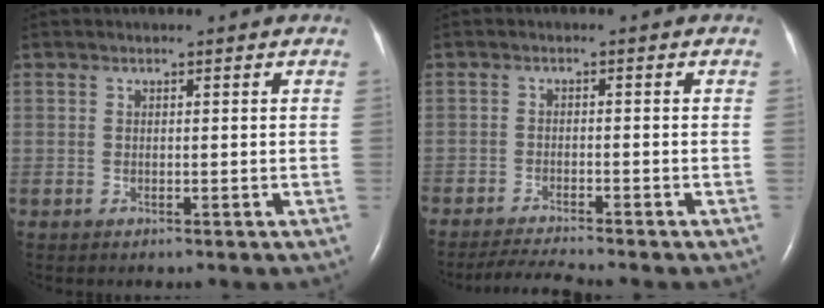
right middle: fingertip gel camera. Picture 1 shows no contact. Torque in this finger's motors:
{"motor_torque": [0.86, -0.89, 0.15, 0.07]}